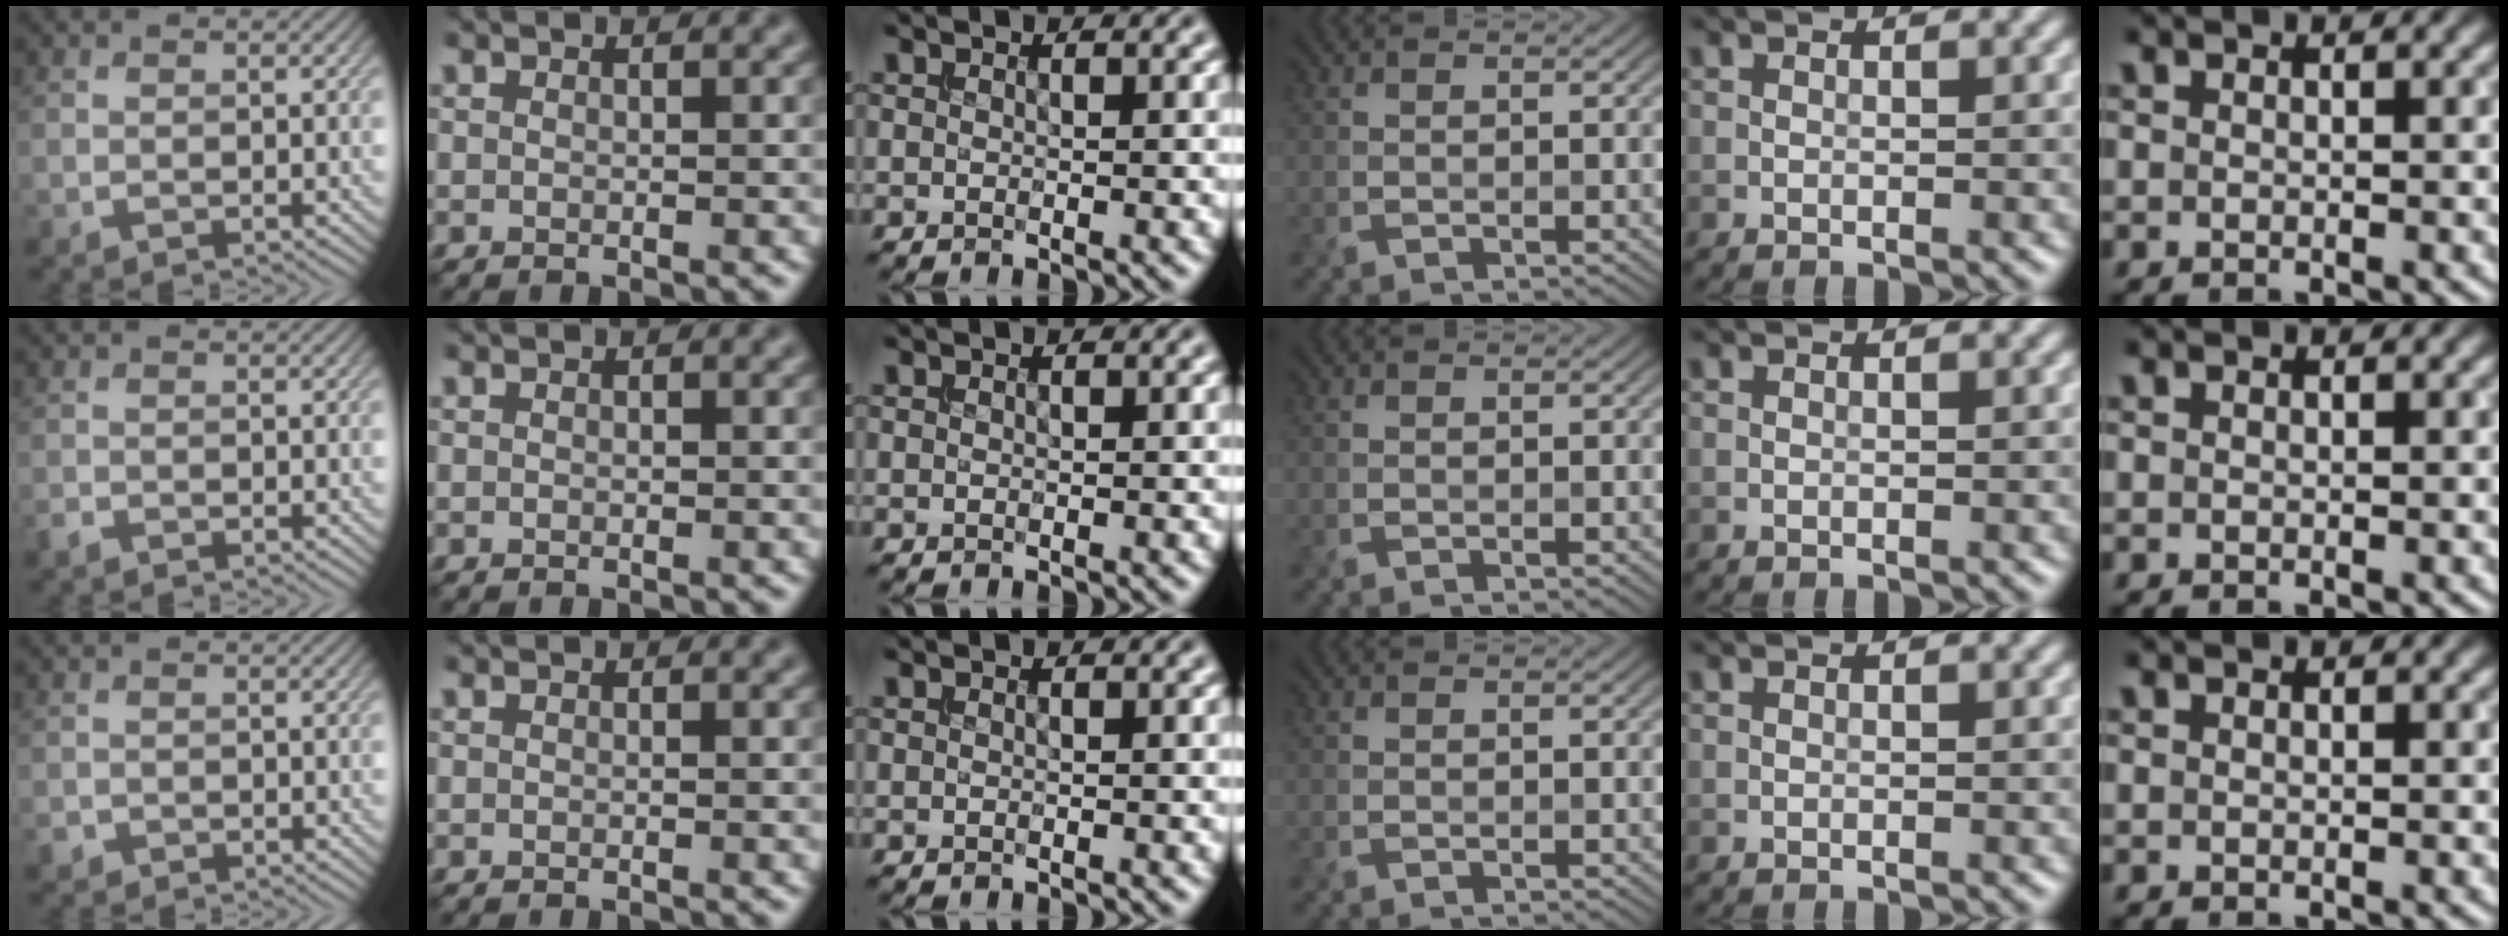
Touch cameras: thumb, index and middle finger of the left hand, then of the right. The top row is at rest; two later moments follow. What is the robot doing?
{"motion": "insert", "object": "file holder"}